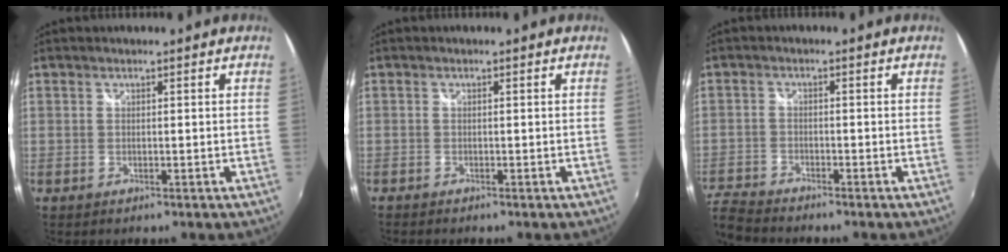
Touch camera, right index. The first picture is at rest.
{"total": 1.2, "force": [-1.1, 0.4, 0.2], "torque": [-0.008, -0.008, -0.022]}
{"total": 7.7, "force": [-7.3, 1.3, 1.7], "torque": [-0.069, -0.019, -0.148]}